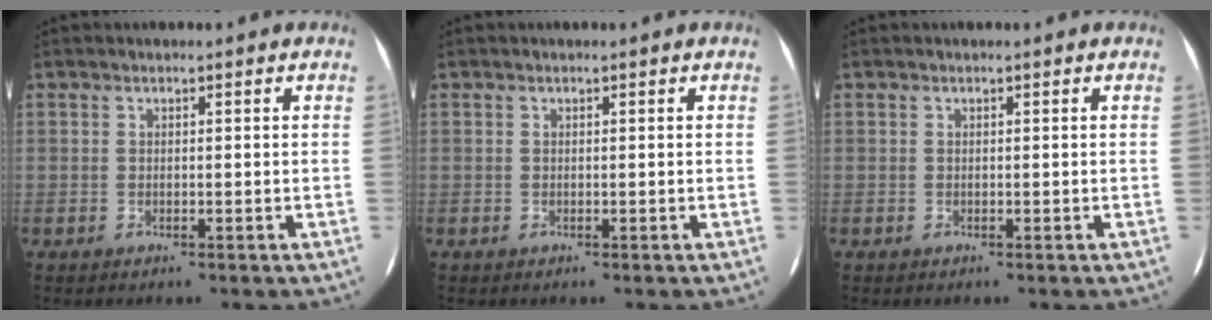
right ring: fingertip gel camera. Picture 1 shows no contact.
{"total": 0.0}
{"total": 0.0}